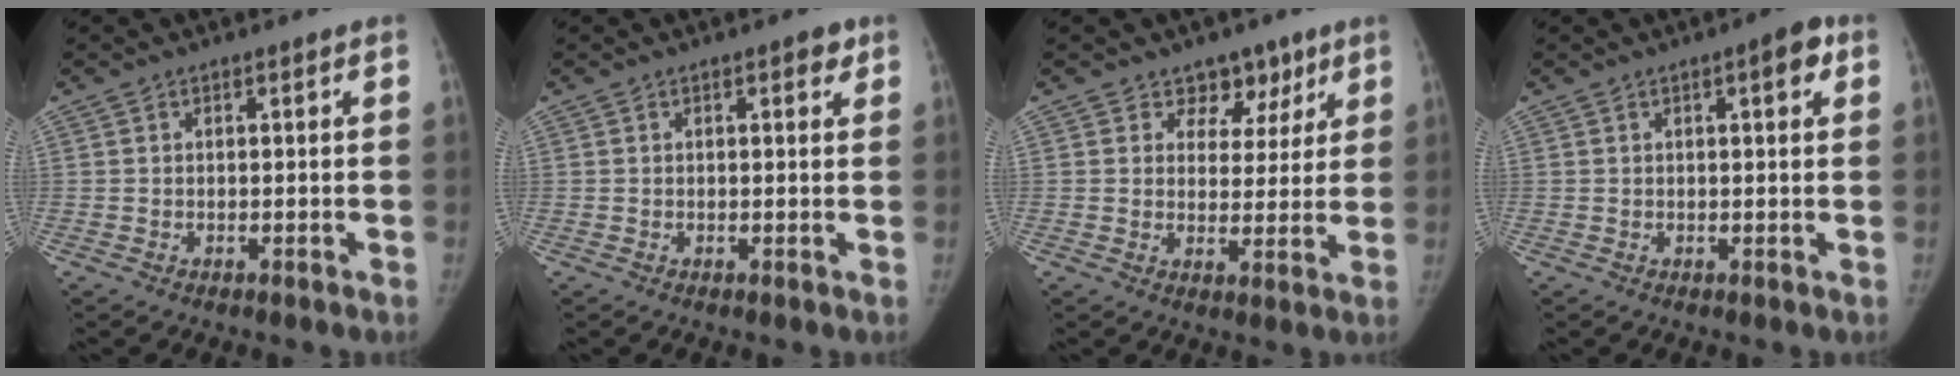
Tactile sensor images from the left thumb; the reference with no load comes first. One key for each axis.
{"total": 1.8, "fx": 1.0, "fy": 0.8, "fz": 1.2, "tx": -0.008, "ty": -0.002, "tz": 0.009}
{"total": 6.4, "fx": 4.2, "fy": 4.6, "fz": 1.2, "tx": 0.027, "ty": -0.019, "tz": 0.061}
{"total": 3.6, "fx": 1.4, "fy": 1.1, "fz": 3.1, "tx": -0.035, "ty": 0.001, "tz": 0.014}